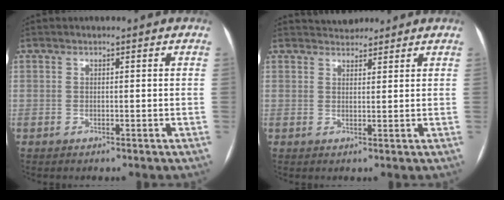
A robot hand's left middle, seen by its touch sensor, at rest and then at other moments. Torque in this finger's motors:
{"motor_torque": [0.17, -0.16, -0.02, -0.01]}